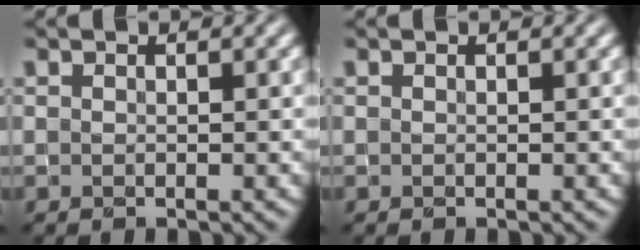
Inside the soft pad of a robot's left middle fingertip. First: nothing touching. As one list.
[{"total": 0.0}]